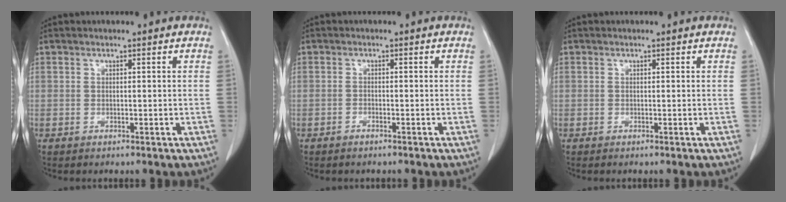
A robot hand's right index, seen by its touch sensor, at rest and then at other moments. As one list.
[{"total": 0.9, "force": [-0.8, 0.3, 0.3], "torque": [-0.009, 0.000, -0.012]}, {"total": 0.0}]